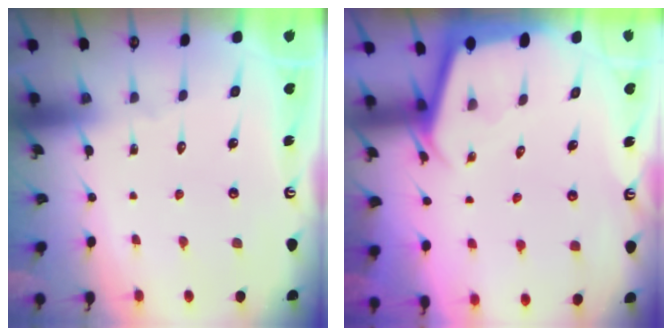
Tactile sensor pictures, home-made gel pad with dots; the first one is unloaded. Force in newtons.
{"total": 2.5, "press": 2.5, "slide": 0.1}